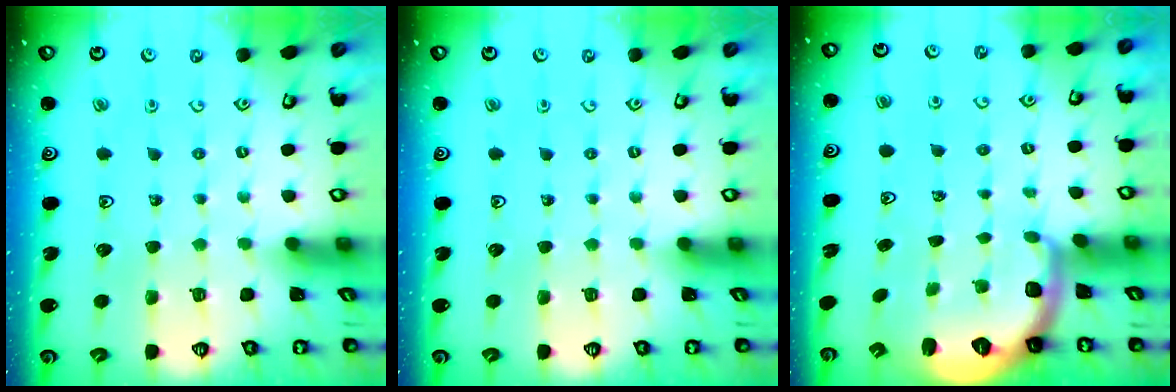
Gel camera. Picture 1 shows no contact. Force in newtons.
{"total": 0.0}
{"total": 1.9, "press": 1.8, "slide": 0.4}